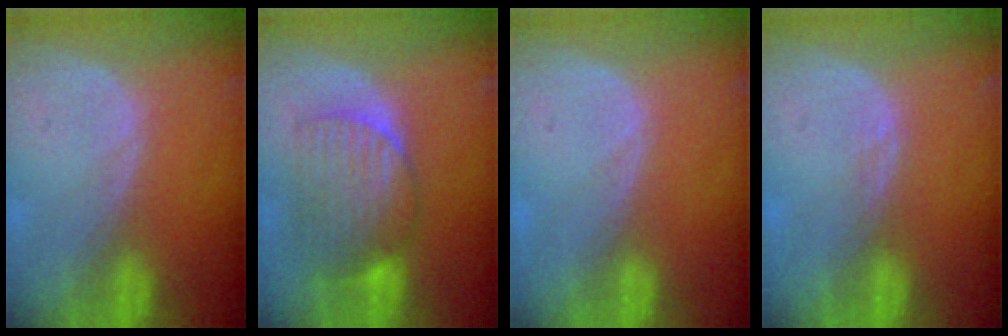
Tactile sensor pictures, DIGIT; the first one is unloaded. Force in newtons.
{"total": 7.4, "press": 7.3, "slide": 0.9}
{"total": 0.6, "press": 0.1, "slide": 0.6}
{"total": 1.0, "press": 0.8, "slide": 0.7}